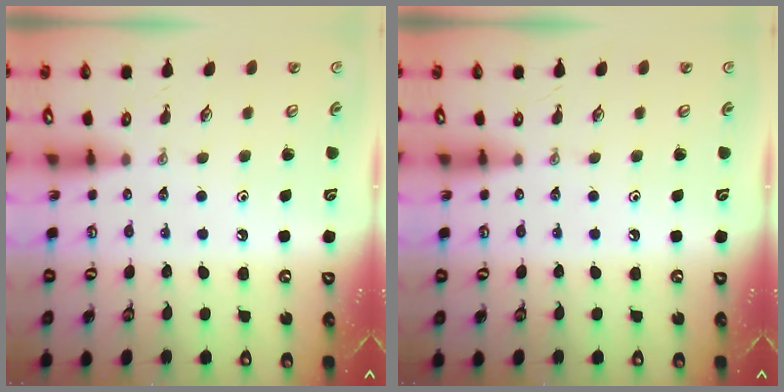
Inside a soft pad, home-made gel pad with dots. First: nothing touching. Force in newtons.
{"total": 0.0}